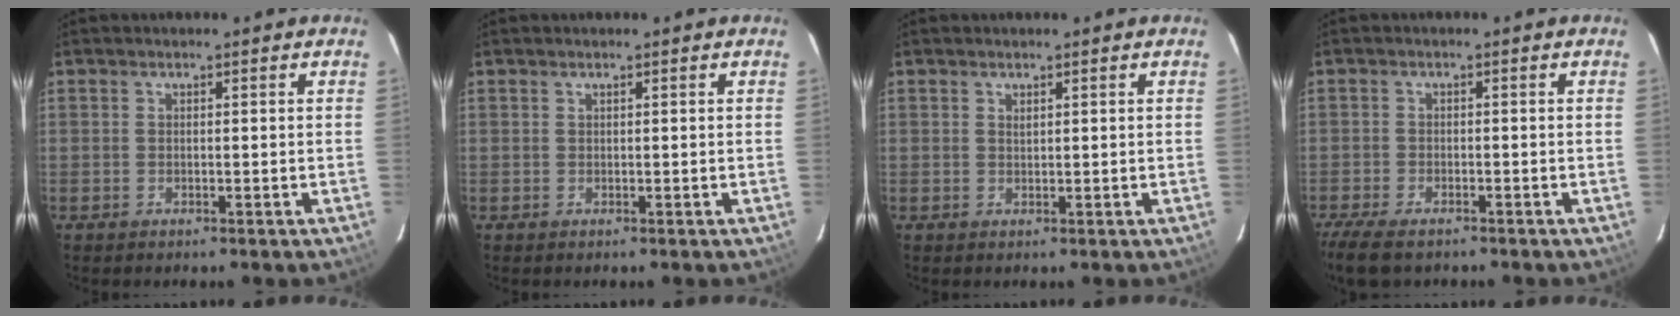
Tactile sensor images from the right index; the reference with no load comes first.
{"total": 0.0}
{"total": 0.7, "force": [0.6, 0.3, 0.2], "torque": [-0.004, 0.001, 0.011]}
{"total": 7.4, "force": [-5.8, 2.6, 3.9], "torque": [-0.107, -0.031, -0.109]}